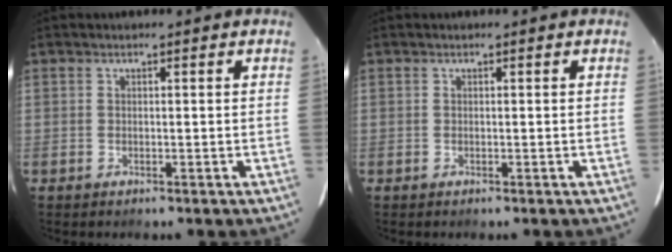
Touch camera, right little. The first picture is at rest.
{"total": 0.0}